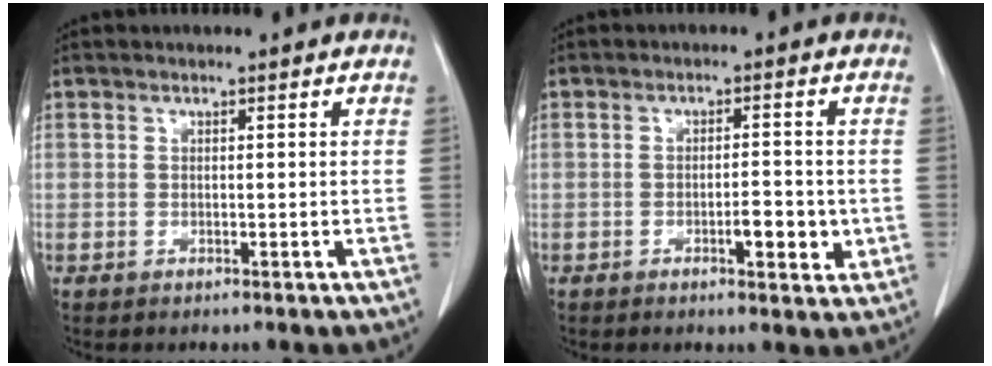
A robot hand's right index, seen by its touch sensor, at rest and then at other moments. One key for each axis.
{"total": 4.4, "fx": -1.1, "fy": 1.3, "fz": 4.1, "tx": -0.061, "ty": 0.000, "tz": -0.011}